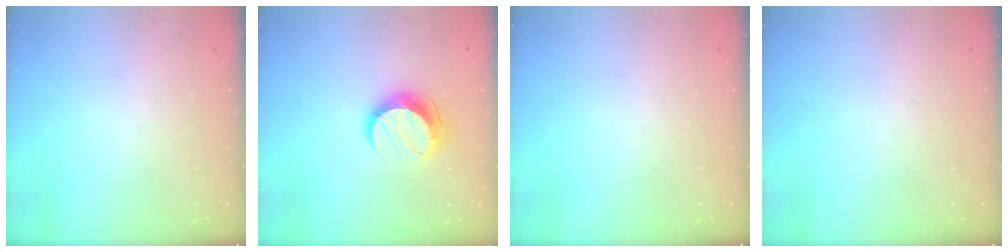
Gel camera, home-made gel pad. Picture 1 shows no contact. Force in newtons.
{"total": 10.1, "press": 10.1, "slide": 0.6}
{"total": 0.0}
{"total": 0.0}